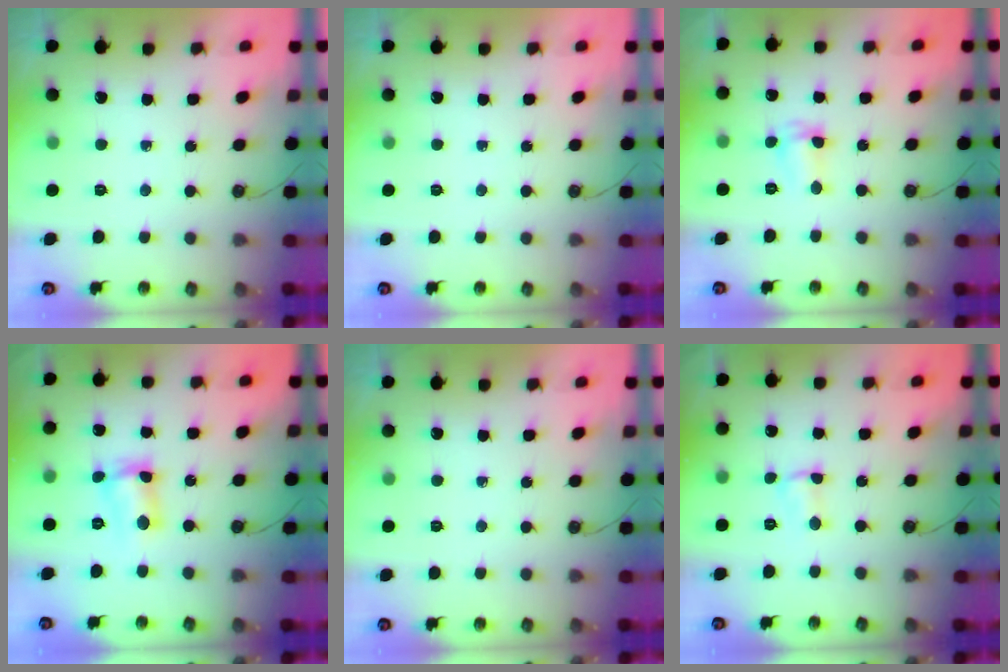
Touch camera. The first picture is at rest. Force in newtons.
{"total": 0.0}
{"total": 2.9, "press": 2.9, "slide": 0.5}
{"total": 6.6, "press": 6.6, "slide": 0.7}
{"total": 0.0}
{"total": 2.6, "press": 2.6, "slide": 0.4}